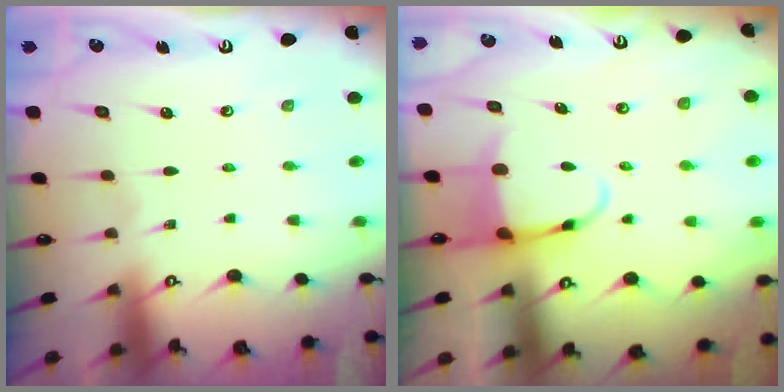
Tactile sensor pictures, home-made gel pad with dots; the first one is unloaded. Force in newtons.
{"total": 3.8, "press": 3.7, "slide": 1.0}